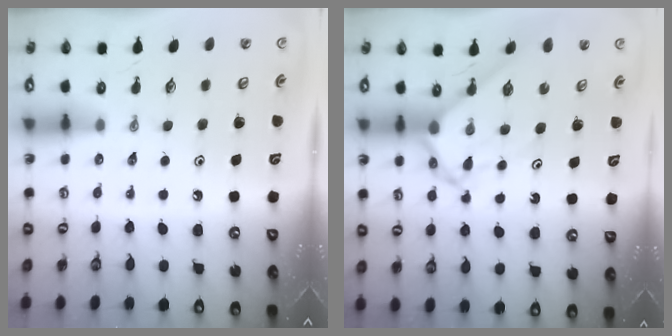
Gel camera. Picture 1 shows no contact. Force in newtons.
{"total": 5.6, "press": 5.6, "slide": 0.6}